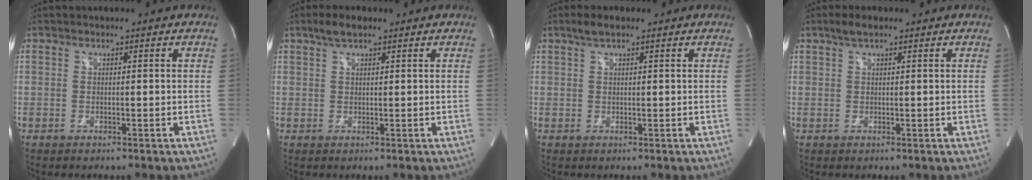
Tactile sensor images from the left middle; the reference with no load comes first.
{"total": 3.1, "force": [2.2, 0.8, 2.1], "torque": [-0.047, 0.012, 0.041]}
{"total": 2.4, "force": [1.6, 0.5, 1.6], "torque": [-0.038, 0.012, 0.030]}
{"total": 2.3, "force": [1.6, 0.5, 1.6], "torque": [-0.038, 0.012, 0.030]}